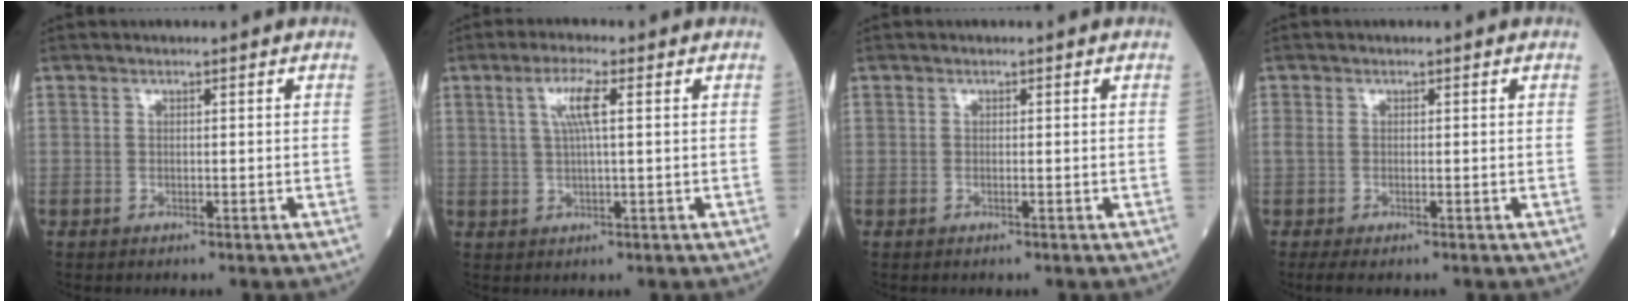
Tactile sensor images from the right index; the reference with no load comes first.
{"total": 4.7, "force": [1.4, 0.2, 4.5], "torque": [-0.090, 0.006, 0.027]}
{"total": 0.0}
{"total": 1.4, "force": [-0.5, 0.2, 1.3], "torque": [-0.035, 0.003, -0.008]}